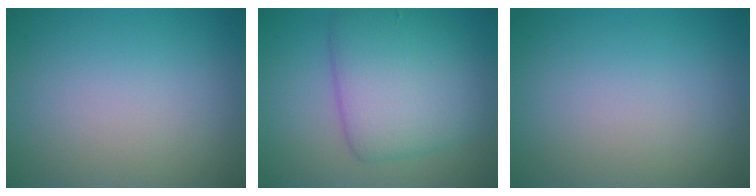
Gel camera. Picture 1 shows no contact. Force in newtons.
{"total": 6.8, "press": 6.8, "slide": 0.2}
{"total": 0.0}